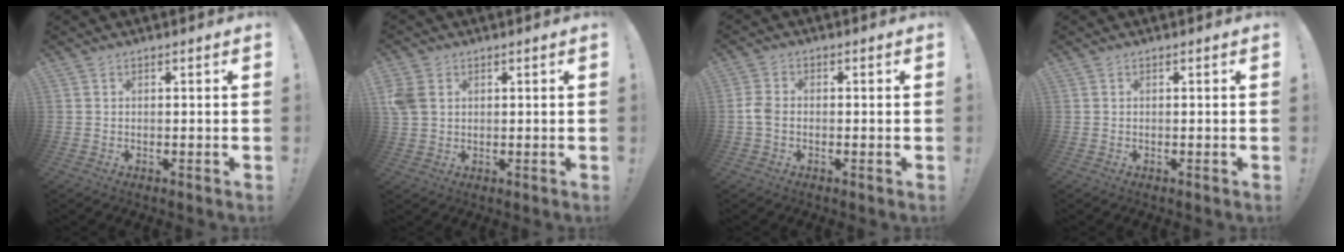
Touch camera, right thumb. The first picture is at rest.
{"total": 6.1, "force": [1.7, 4.7, 3.6], "torque": [-0.081, 0.005, 0.037]}
{"total": 3.9, "force": [-1.1, 2.6, 2.8], "torque": [-0.063, 0.010, -0.019]}
{"total": 0.0}